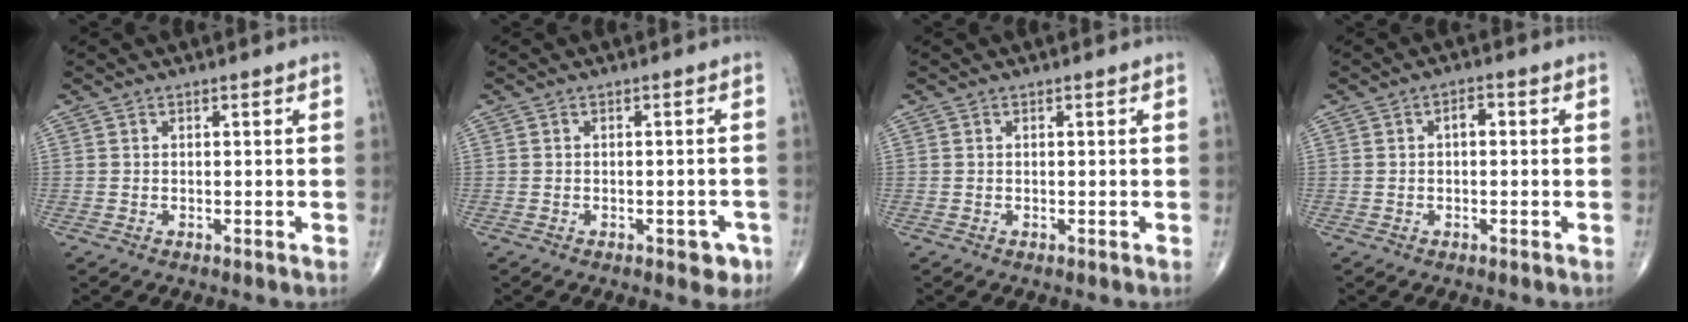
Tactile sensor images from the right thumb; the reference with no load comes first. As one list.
[{"total": 3.3, "force": [-1.7, 1.8, 2.2], "torque": [-0.009, 0.009, -0.019]}, {"total": 0.0}, {"total": 2.0, "force": [0.2, 1.0, 1.7], "torque": [-0.020, 0.005, -0.001]}]